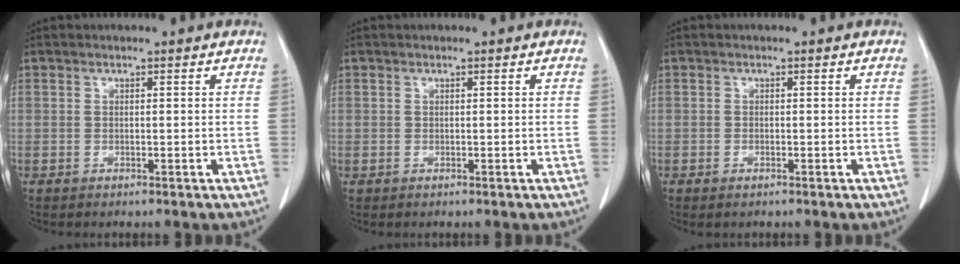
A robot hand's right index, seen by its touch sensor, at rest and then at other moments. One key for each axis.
{"total": 0.0}
{"total": 0.7, "fx": -0.5, "fy": 0.1, "fz": 0.4, "tx": -0.013, "ty": -0.003, "tz": -0.003}